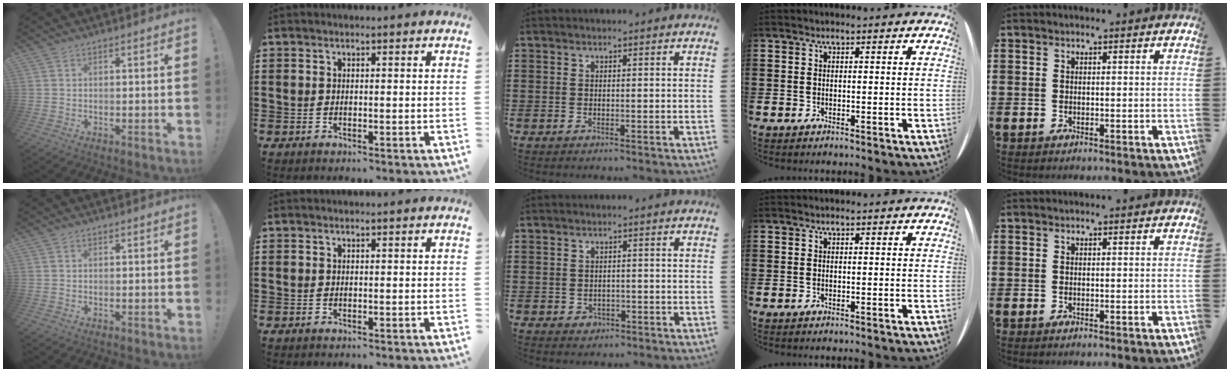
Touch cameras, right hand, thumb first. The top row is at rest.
{"middle": {"total": 1.0, "force": [-0.4, 0.9, 0.4], "torque": [-0.013, 0.002, -0.010]}}